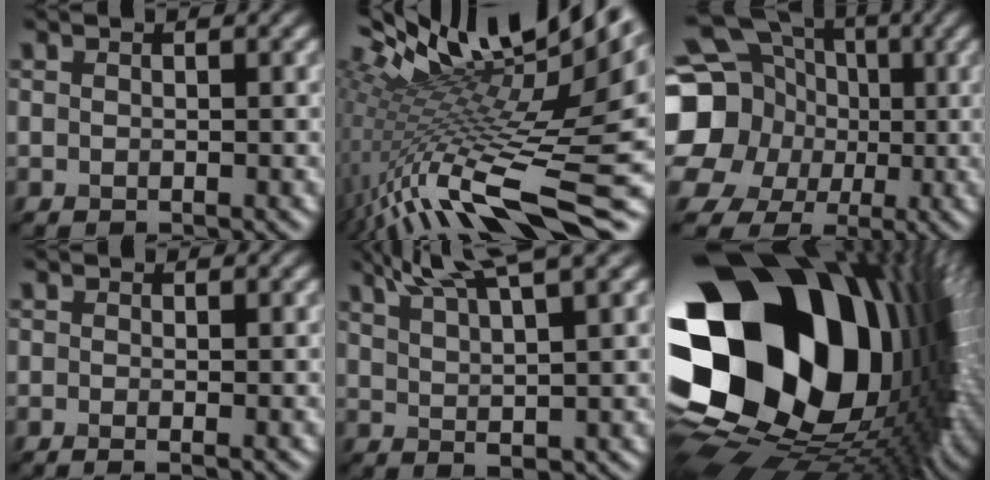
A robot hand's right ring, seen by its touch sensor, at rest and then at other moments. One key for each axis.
{"total": 15.3, "fx": 3.6, "fy": 4.1, "fz": 14.2, "tx": -0.258, "ty": 0.014, "tz": 0.075}
{"total": 19.8, "fx": 1.6, "fy": 18.4, "fz": 7.1, "tx": -0.176, "ty": 0.016, "tz": -0.025}
{"total": 1.0, "fx": -0.2, "fy": 0.3, "fz": 1.0, "tx": -0.019, "ty": -0.009, "tz": -0.011}
{"total": 7.7, "fx": 5.4, "fy": 1.5, "fz": 5.3, "tx": -0.076, "ty": 0.017, "tz": 0.079}
{"total": 23.2, "fx": 2.8, "fy": 16.6, "fz": 16.0, "tx": -0.316, "ty": -0.072, "tz": 0.085}